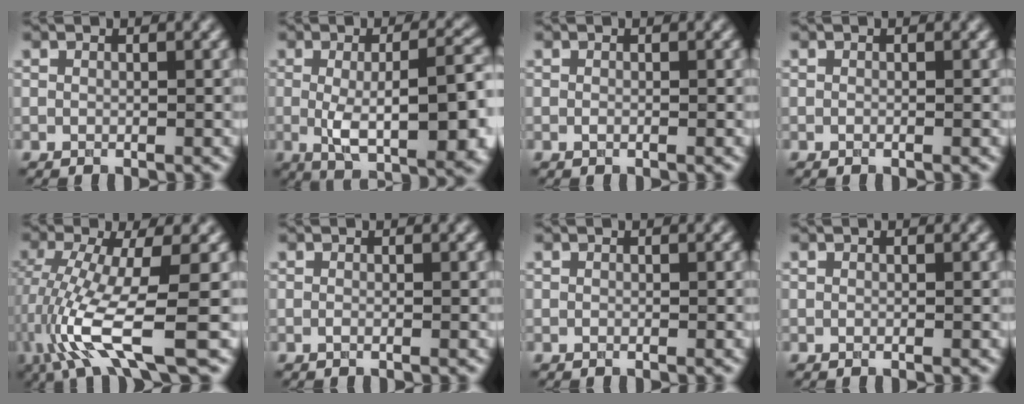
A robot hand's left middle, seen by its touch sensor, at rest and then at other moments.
{"total": 9.7, "force": [-1.1, 2.8, 9.2], "torque": [-0.133, -0.012, -0.005]}
{"total": 0.0}
{"total": 0.0}
{"total": 8.3, "force": [-2.7, 1.5, 7.7], "torque": [-0.168, -0.007, -0.041]}
{"total": 0.6, "force": [-0.1, 0.3, 0.5], "torque": [-0.005, -0.008, -0.009]}
{"total": 0.0}
{"total": 0.0}